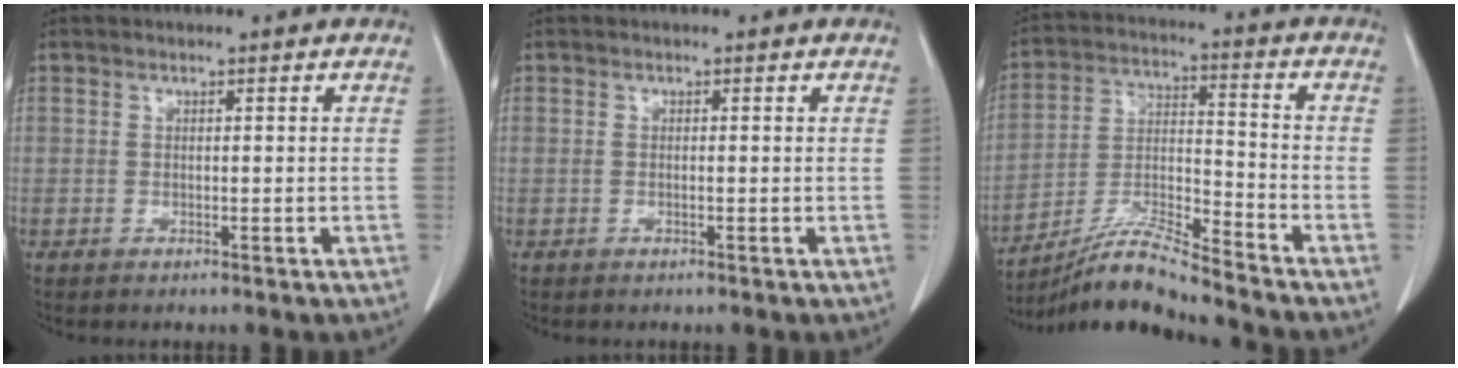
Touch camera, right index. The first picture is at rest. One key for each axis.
{"total": 0.0}
{"total": 10.5, "fx": -9.6, "fy": -1.4, "fz": 3.9, "tx": -0.079, "ty": -0.001, "tz": -0.177}